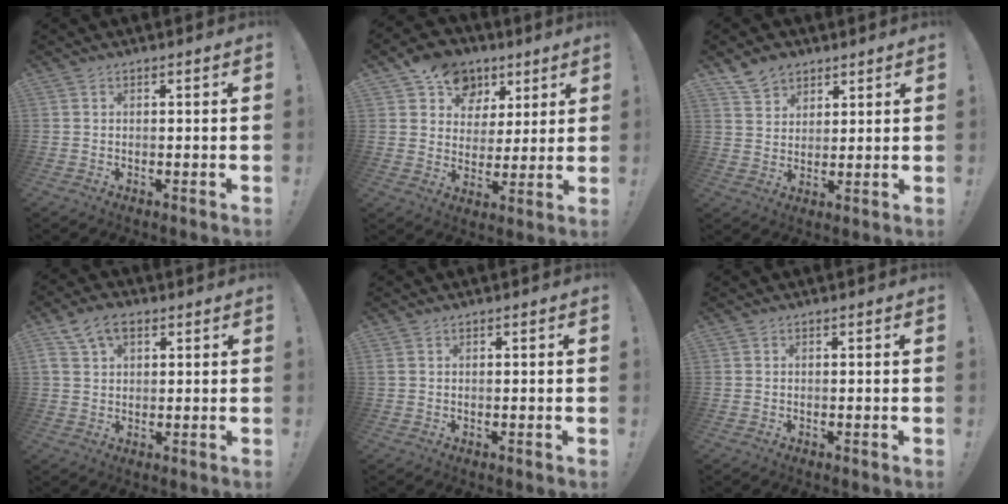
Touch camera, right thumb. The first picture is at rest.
{"total": 12.7, "force": [6.8, 10.0, 3.8], "torque": [-0.052, -0.035, 0.131]}
{"total": 7.4, "force": [5.3, 4.9, 1.7], "torque": [-0.027, -0.030, 0.104]}
{"total": 8.5, "force": [4.2, 5.3, 5.1], "torque": [-0.093, 0.001, 0.083]}
{"total": 0.7, "force": [0.6, 0.2, 0.2], "torque": [-0.005, 0.002, 0.010]}
{"total": 0.0}